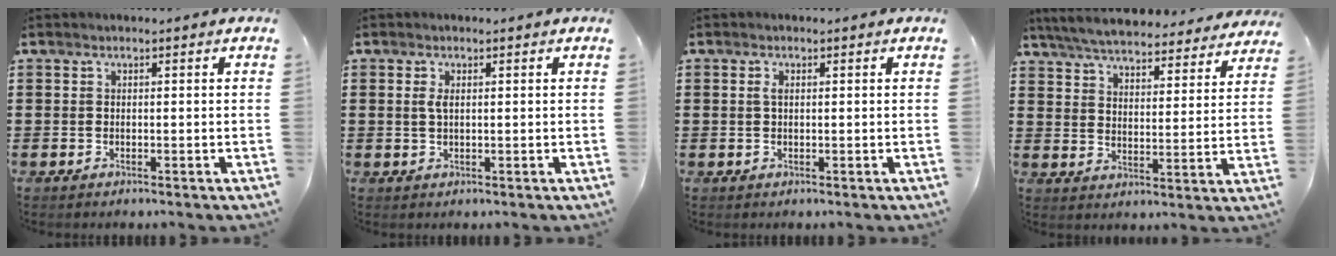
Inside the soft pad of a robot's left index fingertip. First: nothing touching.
{"total": 1.7, "force": [0.4, 0.6, 1.6], "torque": [-0.039, 0.001, 0.004]}
{"total": 1.2, "force": [0.2, 0.5, 1.1], "torque": [-0.030, 0.001, 0.000]}
{"total": 6.0, "force": [5.9, 0.1, 1.2], "torque": [-0.053, -0.038, 0.101]}